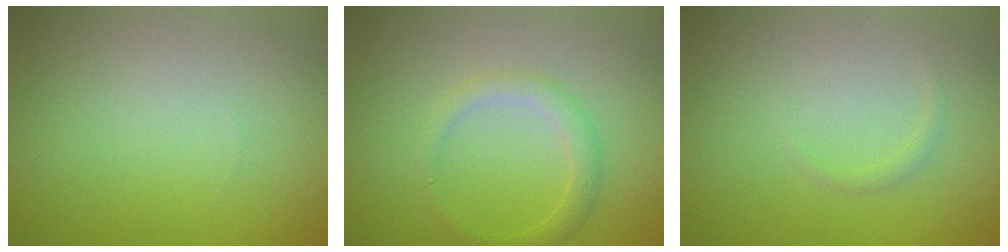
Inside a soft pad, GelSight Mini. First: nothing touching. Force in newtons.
{"total": 2.0, "press": 2.0, "slide": 0.0}
{"total": 0.6, "press": 0.6, "slide": 0.0}